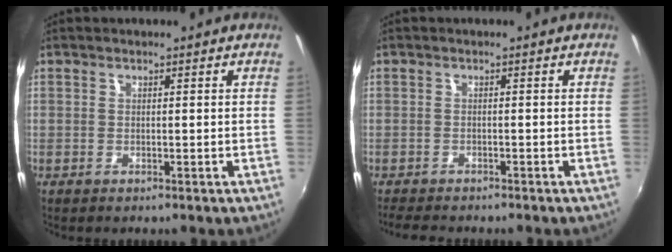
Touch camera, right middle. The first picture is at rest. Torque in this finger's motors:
{"motor_torque": [0.90, -0.94, 0.29, 0.13]}